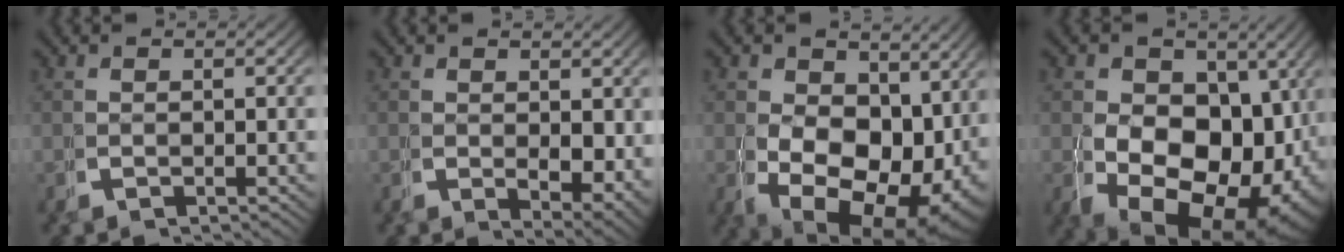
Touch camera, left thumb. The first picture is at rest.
{"total": 3.7, "force": [-0.2, 2.1, 3.1], "torque": [-0.046, -0.027, 0.013]}
{"total": 13.3, "force": [-1.9, 9.2, 9.4], "torque": [-0.168, -0.078, 0.007]}
{"total": 17.9, "force": [-2.8, 13.1, 11.9], "torque": [-0.224, -0.097, -0.004]}